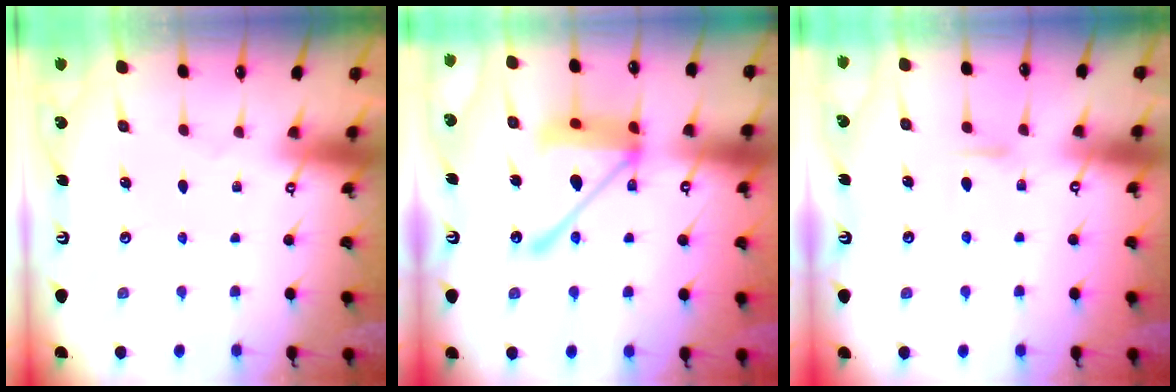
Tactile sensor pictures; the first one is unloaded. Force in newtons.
{"total": 17.9, "press": 17.8, "slide": 1.7}
{"total": 6.7, "press": 6.7, "slide": 0.7}